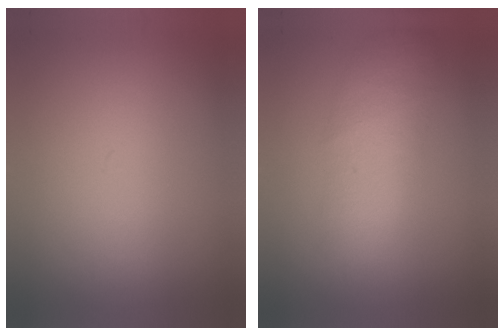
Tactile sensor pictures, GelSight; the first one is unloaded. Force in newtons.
{"total": 2.3}